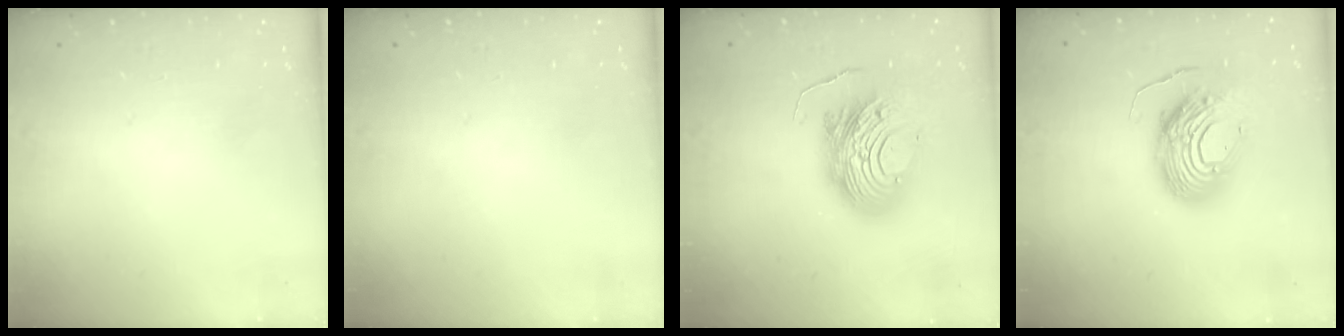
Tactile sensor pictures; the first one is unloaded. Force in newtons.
{"total": 0.0}
{"total": 14.9, "press": 14.8, "slide": 1.4}
{"total": 14.3, "press": 14.3, "slide": 1.4}